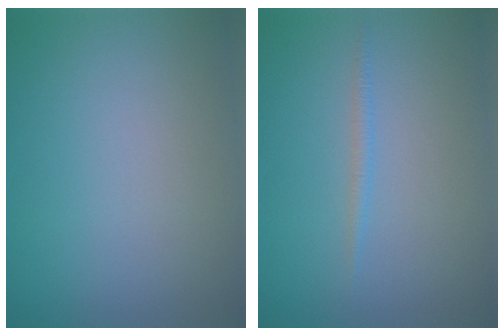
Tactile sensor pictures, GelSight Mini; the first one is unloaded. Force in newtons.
{"total": 0.8, "press": 0.8, "slide": 0.0}